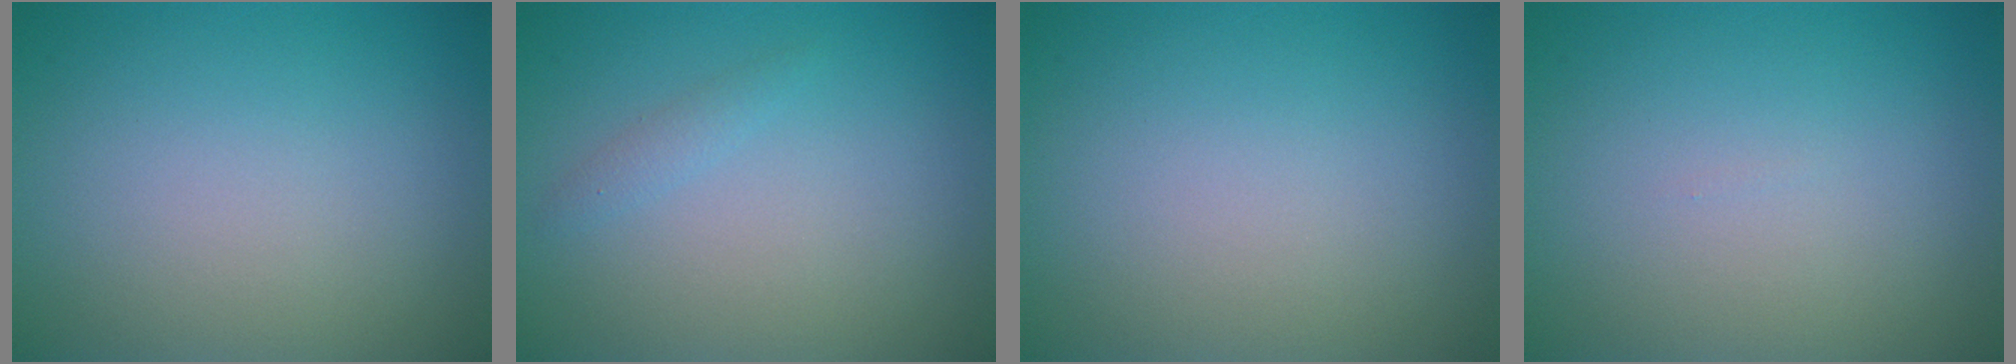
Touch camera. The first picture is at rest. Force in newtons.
{"total": 0.8, "press": 0.8, "slide": 0.1}
{"total": 0.0}
{"total": 0.0}